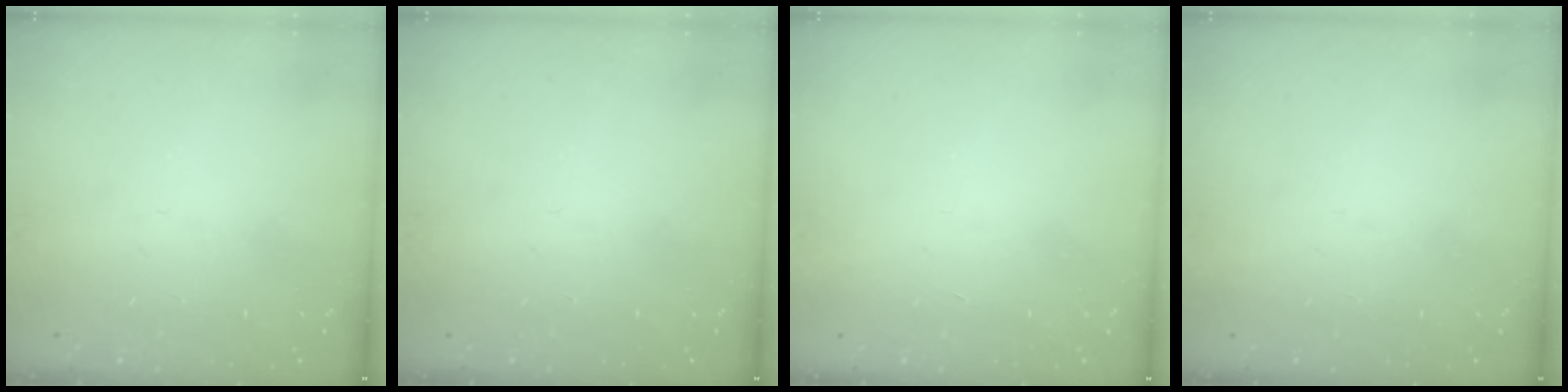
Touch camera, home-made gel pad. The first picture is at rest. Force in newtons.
{"total": 0.0}
{"total": 1.7, "press": 1.7, "slide": 0.1}
{"total": 1.5, "press": 1.5, "slide": 0.1}